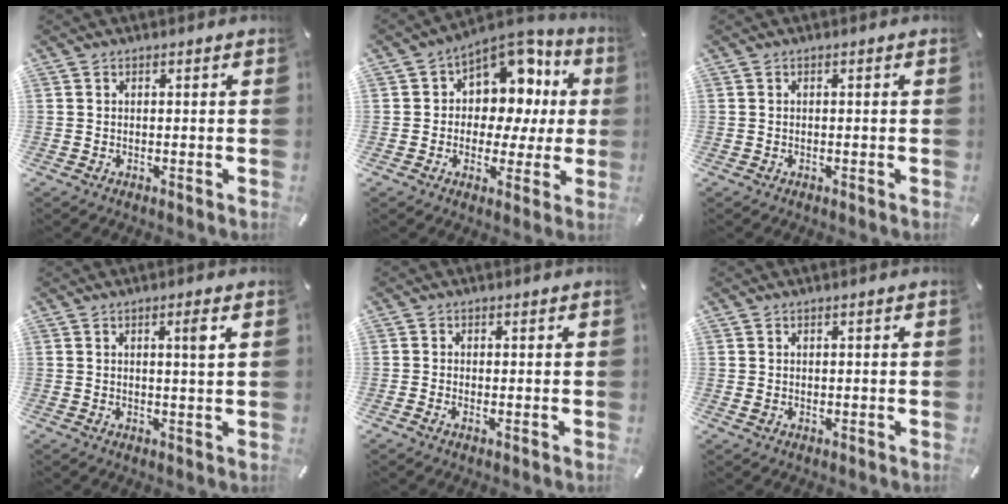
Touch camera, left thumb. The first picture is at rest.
{"total": 11.5, "force": [4.6, 9.0, 5.5], "torque": [-0.068, -0.050, 0.086]}
{"total": 0.0}
{"total": 3.1, "force": [1.2, 0.0, 2.9], "torque": [-0.051, -0.005, 0.016]}
{"total": 0.8, "force": [-0.2, 0.4, 0.6], "torque": [-0.013, -0.001, -0.004]}
{"total": 0.8, "force": [0.1, 0.7, 0.3], "torque": [-0.007, 0.002, 0.002]}